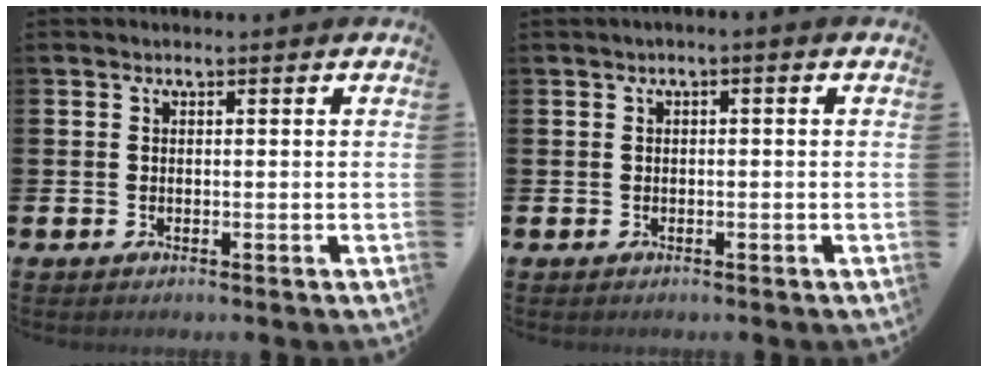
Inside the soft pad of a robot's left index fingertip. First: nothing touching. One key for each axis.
{"total": 0.8, "fx": -0.3, "fy": 0.1, "fz": 0.8, "tx": -0.018, "ty": 0.003, "tz": -0.004}